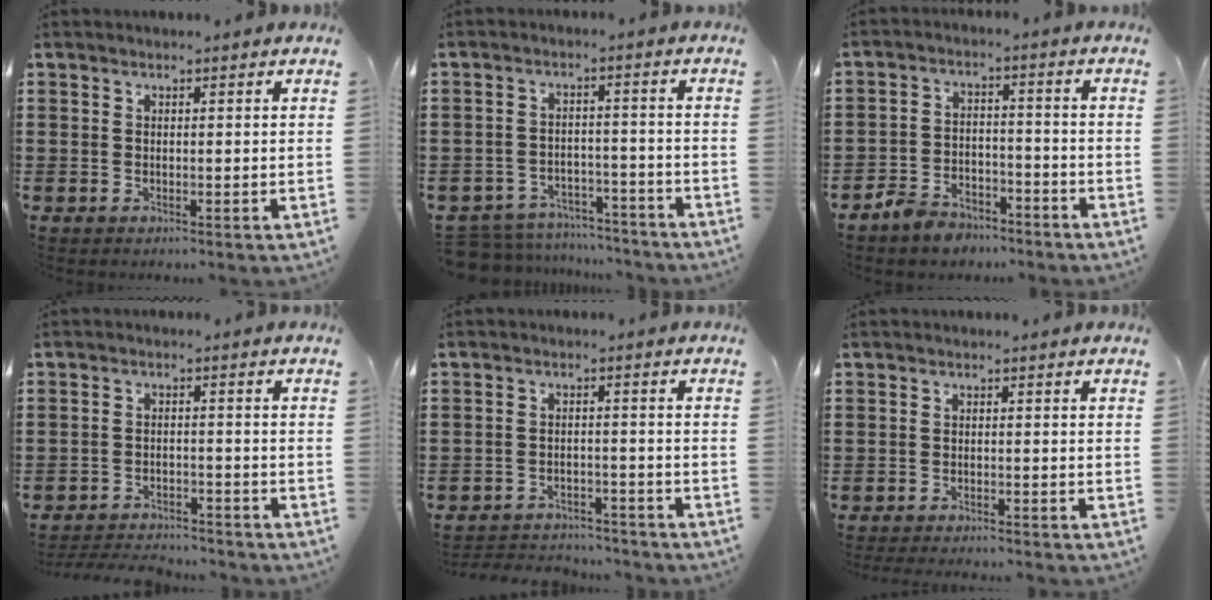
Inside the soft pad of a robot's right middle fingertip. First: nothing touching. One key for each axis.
{"total": 5.3, "fx": -5.3, "fy": 0.9, "fz": 0.3, "tx": -0.013, "ty": 0.012, "tz": -0.109}
{"total": 4.9, "fx": -4.6, "fy": 1.4, "fz": 0.8, "tx": -0.023, "ty": 0.013, "tz": -0.094}
{"total": 3.5, "fx": -3.4, "fy": 0.5, "fz": 0.2, "tx": -0.008, "ty": 0.003, "tz": -0.074}
{"total": 3.2, "fx": -3.2, "fy": 0.5, "fz": 0.0, "tx": -0.008, "ty": 0.001, "tz": -0.069}
{"total": 1.5, "fx": -1.5, "fy": -0.1, "fz": 0.2, "tx": -0.005, "ty": 0.002, "tz": -0.029}